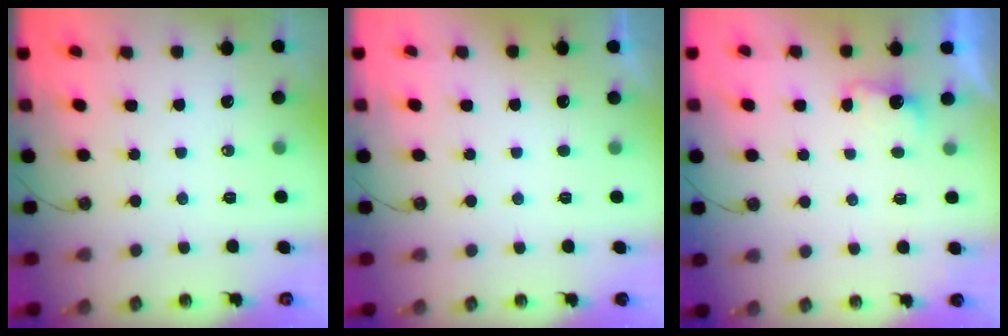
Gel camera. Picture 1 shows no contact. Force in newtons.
{"total": 0.0}
{"total": 2.7, "press": 2.5, "slide": 0.9}